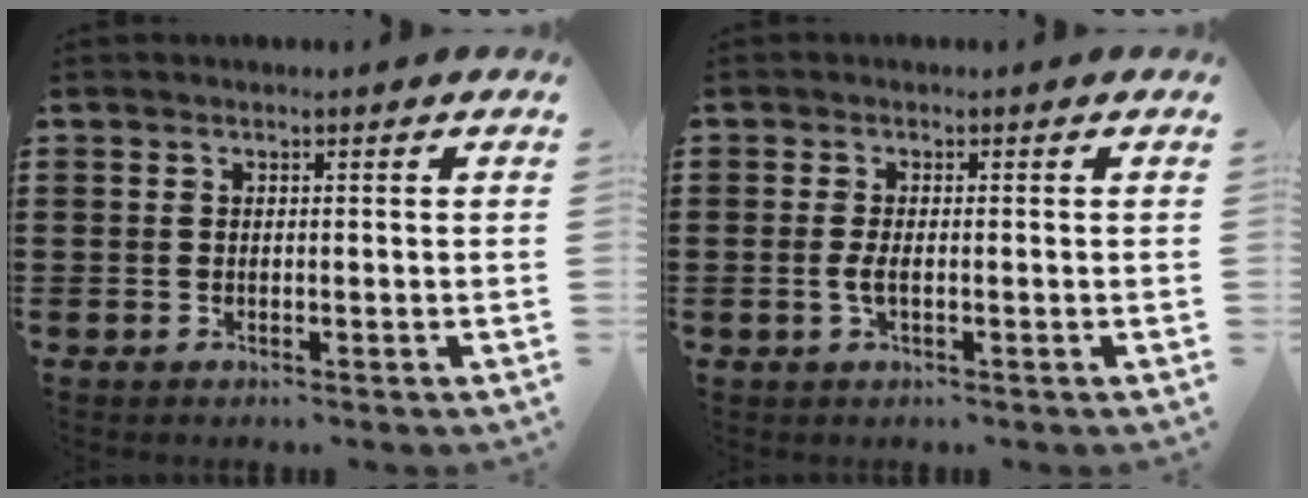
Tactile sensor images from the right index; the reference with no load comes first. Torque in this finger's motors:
{"motor_torque": [1.57, 0.56, 0.34, 0.10]}